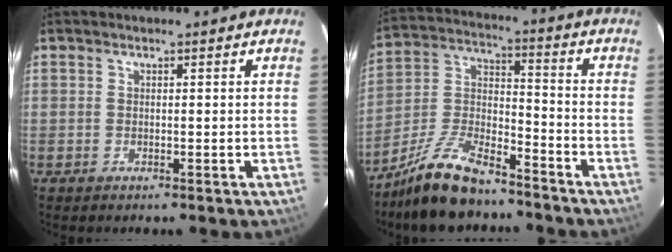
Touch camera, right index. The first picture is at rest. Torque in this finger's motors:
{"motor_torque": [1.09, -1.05, 0.20, 0.06]}